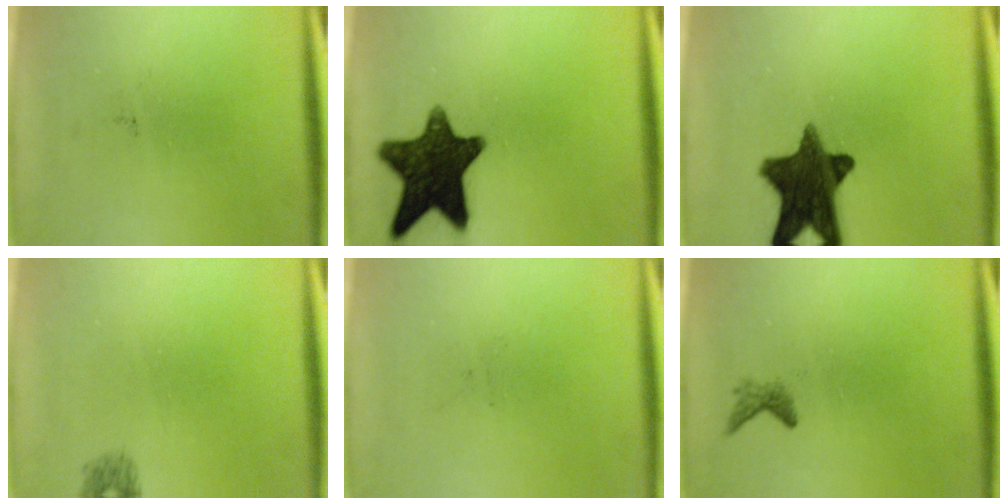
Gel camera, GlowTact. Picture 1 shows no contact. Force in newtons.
{"total": 14.6}
{"total": 14.0}
{"total": 1.0}
{"total": 0.0}
{"total": 1.1}